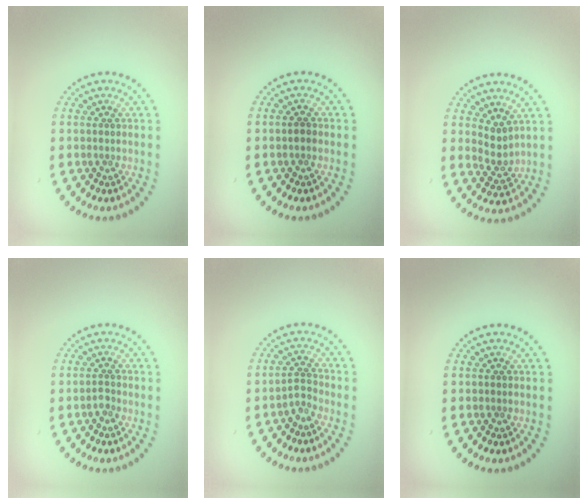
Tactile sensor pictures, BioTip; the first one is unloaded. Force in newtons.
{"total": 0.8, "press": 0.8, "slide": 0.1}
{"total": 2.0, "press": 1.5, "slide": 1.3}
{"total": 0.9, "press": 0.6, "slide": 0.6}
{"total": 1.6, "press": 1.0, "slide": 1.2}
{"total": 0.0}